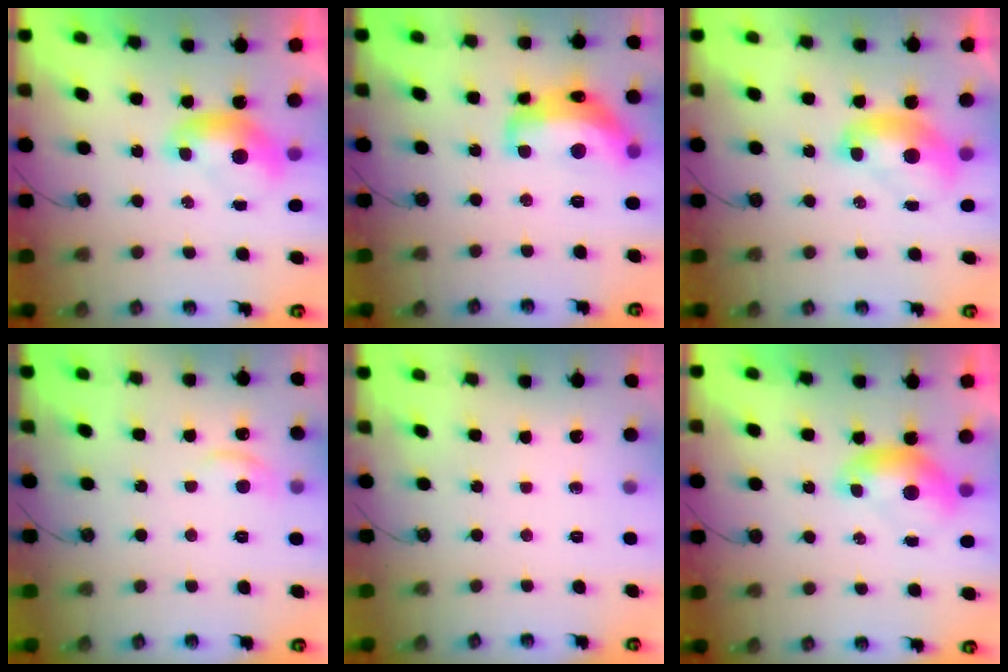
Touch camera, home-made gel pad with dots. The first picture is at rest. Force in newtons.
{"total": 8.5, "press": 8.4, "slide": 0.8}
{"total": 2.0, "press": 2.0, "slide": 0.0}
{"total": 2.1, "press": 2.0, "slide": 0.8}
{"total": 0.0}
{"total": 0.0}